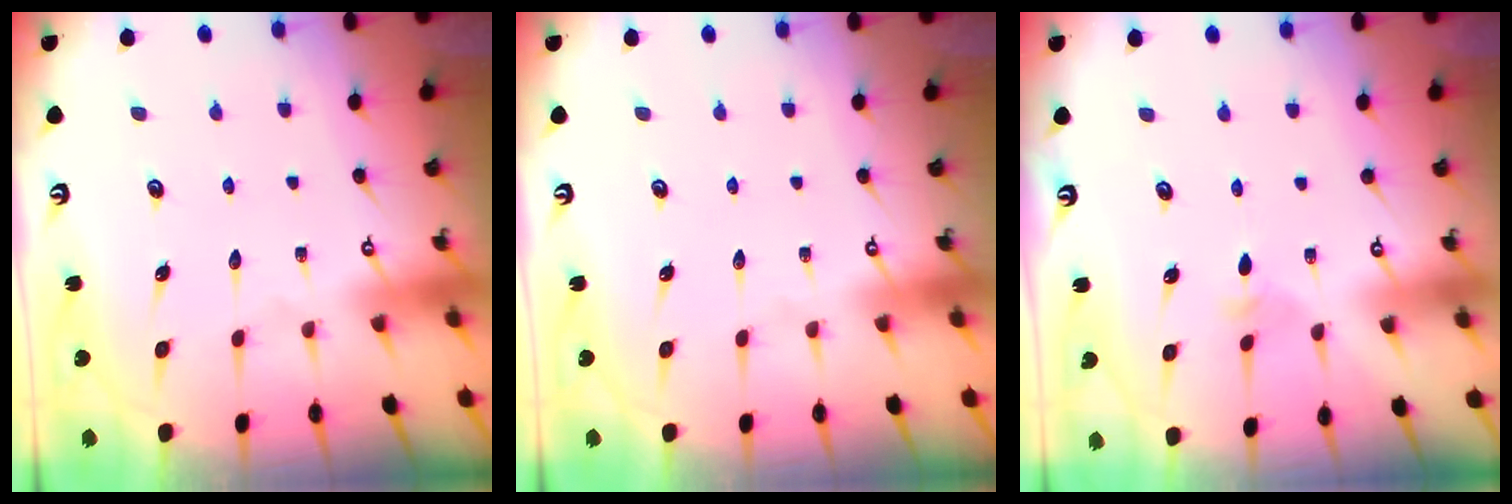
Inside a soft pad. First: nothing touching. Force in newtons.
{"total": 0.0}
{"total": 2.0, "press": 2.0, "slide": 0.5}